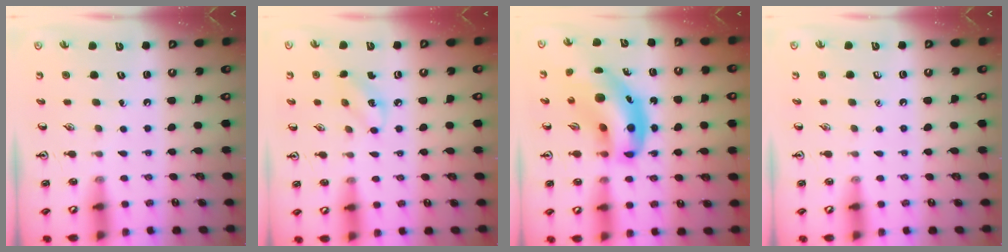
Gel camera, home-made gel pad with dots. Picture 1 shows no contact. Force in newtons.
{"total": 4.2, "press": 4.1, "slide": 1.1}
{"total": 14.2, "press": 13.6, "slide": 3.8}
{"total": 0.0}